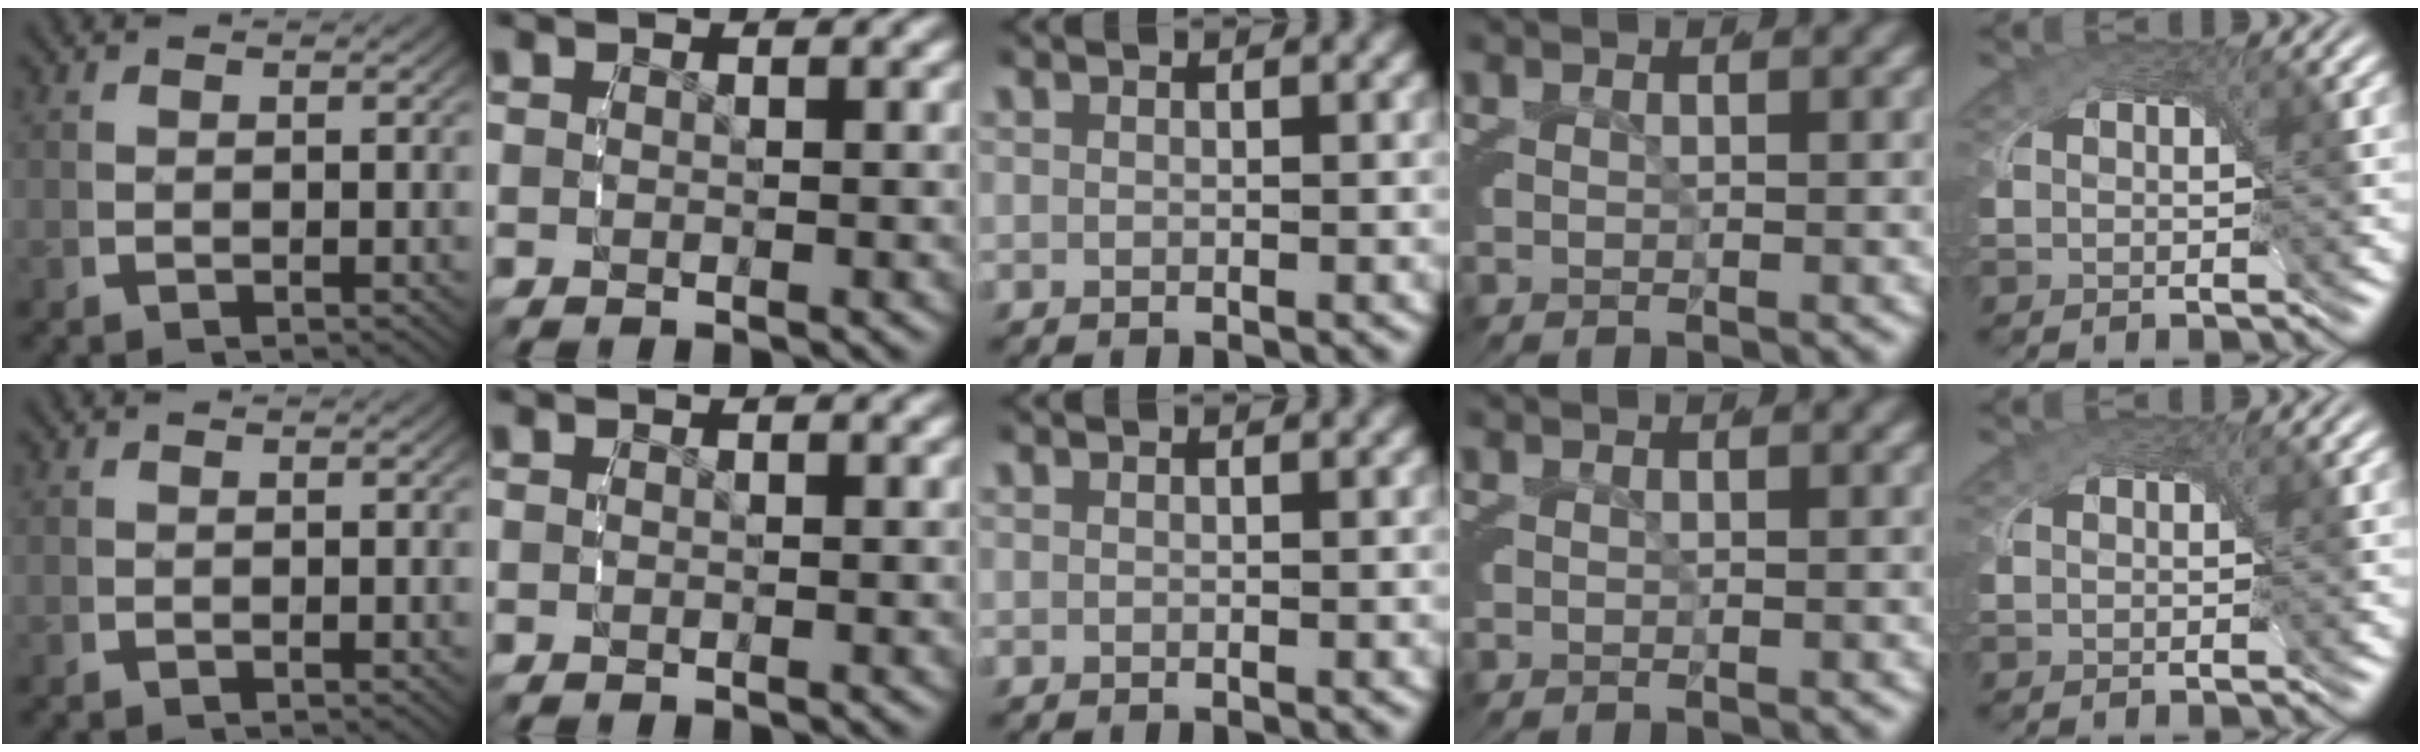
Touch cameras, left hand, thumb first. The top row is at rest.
{}